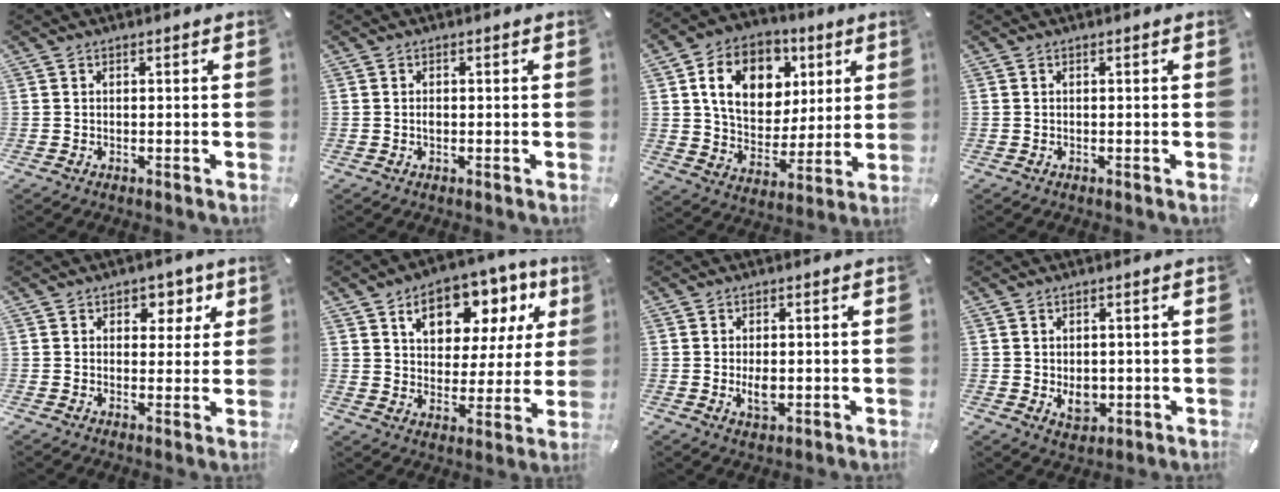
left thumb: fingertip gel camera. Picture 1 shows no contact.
{"total": 0.8, "force": [-0.1, 0.6, 0.6], "torque": [-0.014, -0.002, -0.001]}
{"total": 15.6, "force": [6.0, 12.1, 7.8], "torque": [-0.126, -0.011, 0.114]}
{"total": 0.0}
{"total": 5.4, "force": [2.5, 4.4, 1.9], "torque": [0.003, -0.014, 0.033]}
{"total": 14.4, "force": [7.8, 9.4, 7.6], "torque": [-0.119, -0.037, 0.137]}
{"total": 3.8, "force": [-0.2, 2.2, 3.1], "torque": [-0.072, -0.010, -0.010]}
{"total": 4.8, "force": [-0.1, 3.9, 2.7], "torque": [-0.030, -0.007, -0.002]}